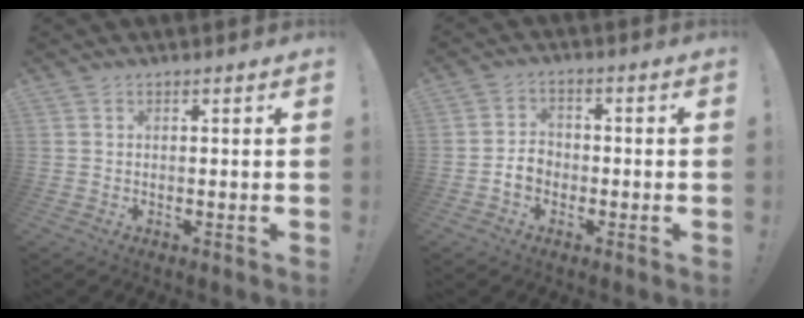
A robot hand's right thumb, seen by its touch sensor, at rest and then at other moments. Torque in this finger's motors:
{"motor_torque": [0.43, 0.34, 0.49, -0.50, 0.00]}